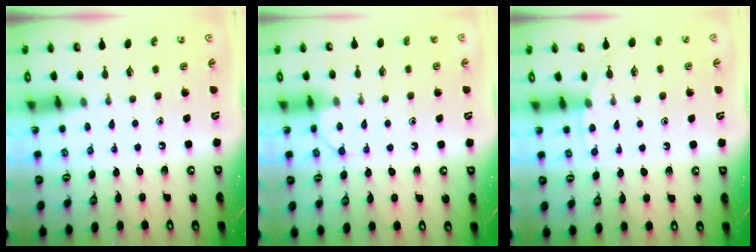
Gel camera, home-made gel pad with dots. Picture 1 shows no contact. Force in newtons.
{"total": 7.6, "press": 7.5, "slide": 0.6}
{"total": 3.2, "press": 3.2, "slide": 0.5}